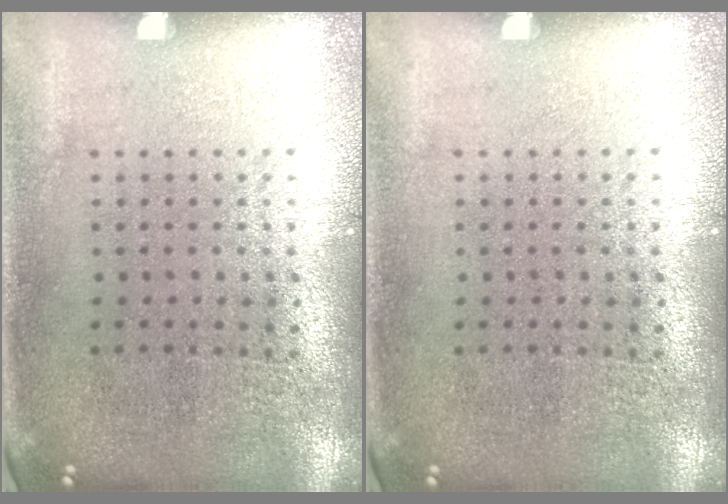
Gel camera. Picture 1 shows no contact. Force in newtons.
{"total": 0.0}